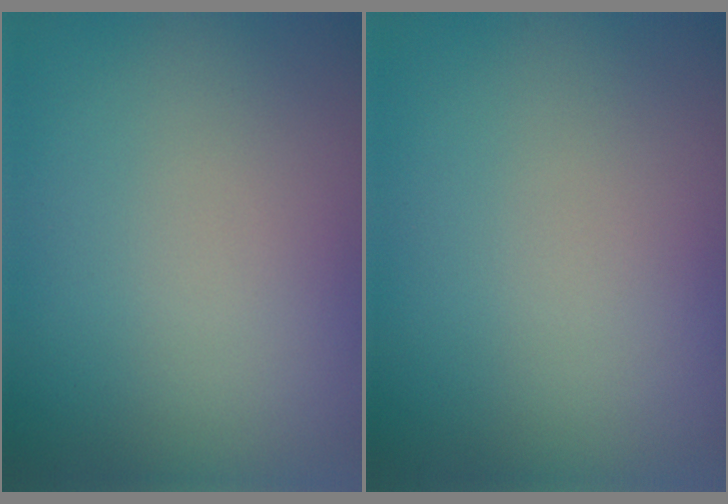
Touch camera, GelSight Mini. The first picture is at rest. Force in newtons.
{"total": 0.0}